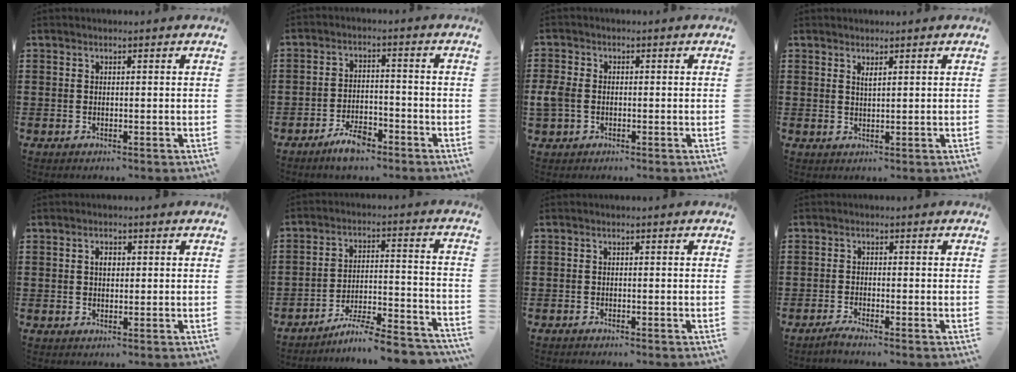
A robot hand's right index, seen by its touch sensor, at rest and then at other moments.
{"total": 5.0, "force": [-3.6, 1.8, 2.9], "torque": [-0.051, 0.013, -0.068]}
{"total": 2.8, "force": [-0.9, 2.1, 1.7], "torque": [-0.056, -0.005, -0.023]}
{"total": 1.1, "force": [0.8, 0.1, 0.7], "torque": [-0.014, 0.001, 0.014]}
{"total": 1.8, "force": [0.4, 1.1, 1.3], "torque": [-0.027, 0.009, 0.005]}
{"total": 6.7, "force": [-6.1, 0.1, 2.7], "torque": [-0.040, -0.001, -0.118]}
{"total": 0.8, "force": [-0.8, 0.1, -0.1], "torque": [-0.001, 0.001, -0.016]}
{"total": 1.5, "force": [-1.3, -0.1, 0.7], "torque": [-0.011, -0.002, -0.024]}